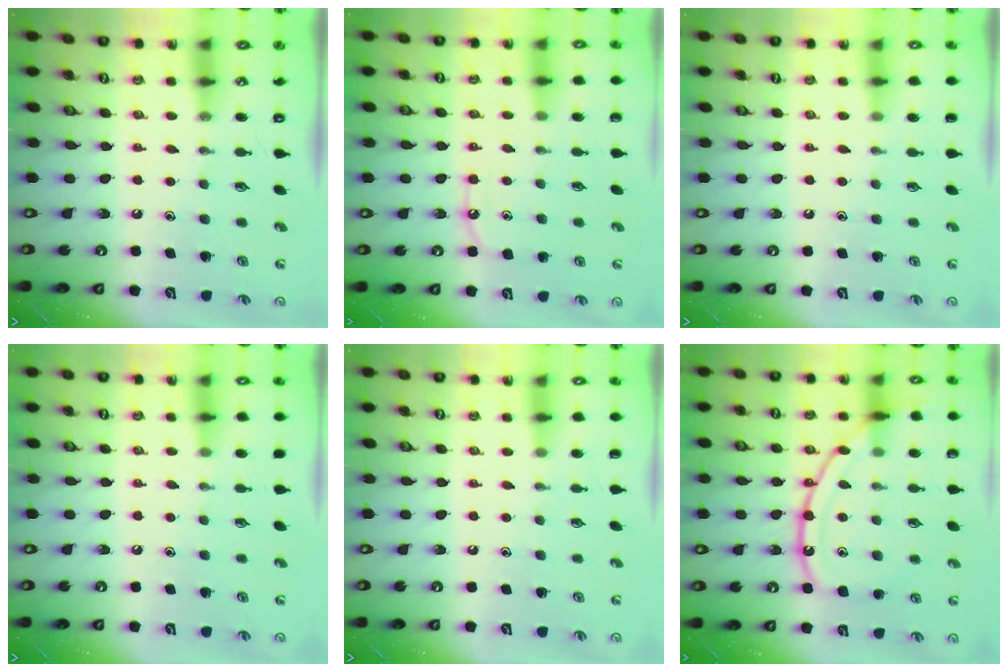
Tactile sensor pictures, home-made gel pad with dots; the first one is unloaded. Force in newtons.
{"total": 5.8, "press": 5.8, "slide": 0.6}
{"total": 0.0}
{"total": 2.8, "press": 2.8, "slide": 0.5}
{"total": 0.0}
{"total": 14.9, "press": 14.9, "slide": 1.0}